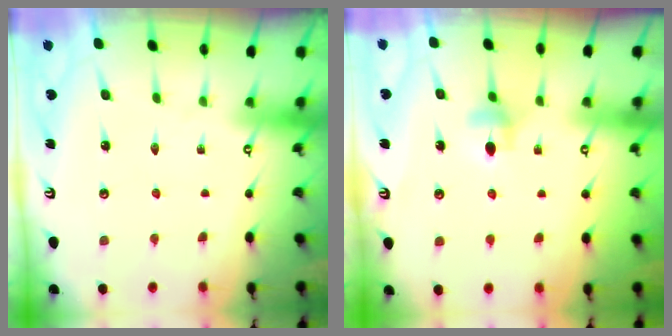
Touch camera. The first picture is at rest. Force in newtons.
{"total": 5.3, "press": 5.3, "slide": 0.7}